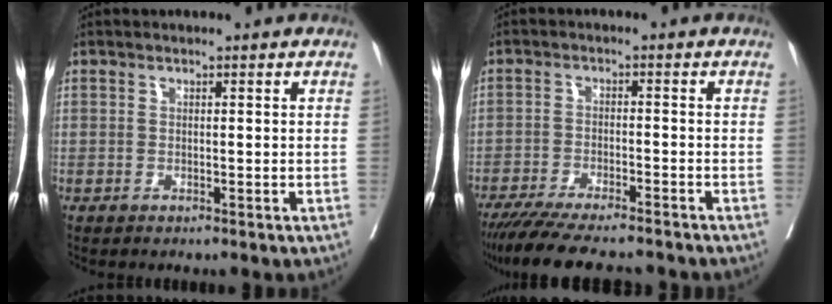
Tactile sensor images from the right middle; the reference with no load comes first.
{"total": 13.5, "force": [-11.9, 1.9, 6.1], "torque": [-0.097, -0.022, -0.177]}